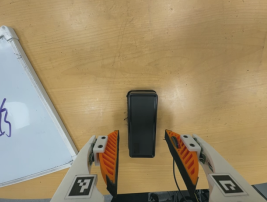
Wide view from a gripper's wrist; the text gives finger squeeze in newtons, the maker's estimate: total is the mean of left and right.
{"total": 0.0}